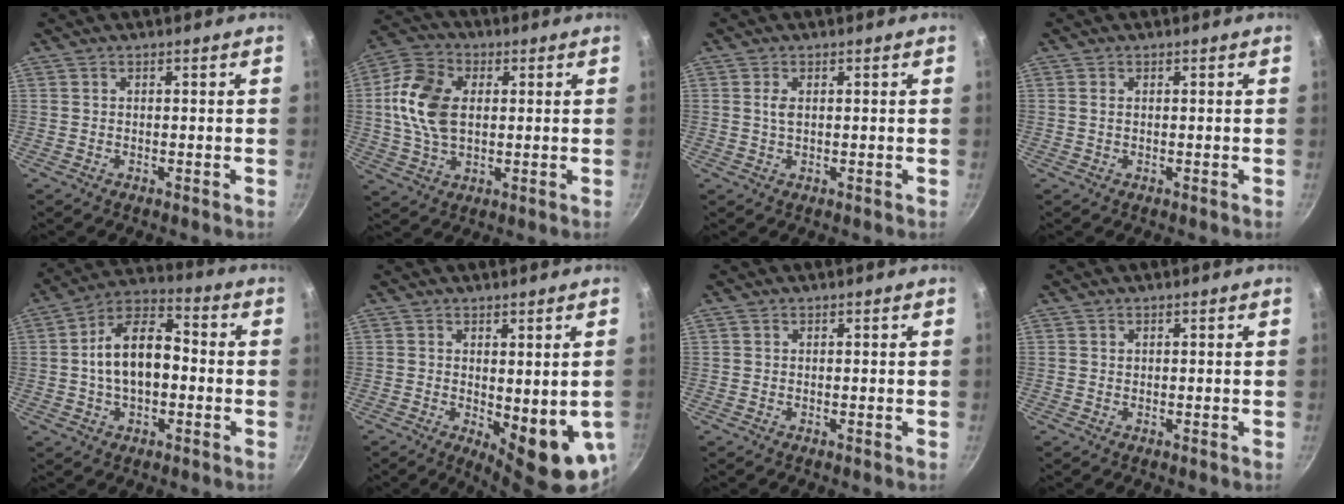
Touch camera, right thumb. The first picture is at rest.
{"total": 13.4, "force": [1.4, 8.9, 10.0], "torque": [-0.175, 0.008, 0.016]}
{"total": 1.8, "force": [0.4, 1.0, 1.5], "torque": [-0.030, 0.001, 0.007]}
{"total": 0.8, "force": [0.1, 0.5, 0.6], "torque": [-0.011, 0.001, 0.001]}
{"total": 13.4, "force": [-0.7, 8.0, 10.7], "torque": [-0.156, 0.041, -0.025]}
{"total": 10.5, "force": [-0.9, 3.9, 9.7], "torque": [-0.108, -0.015, 0.001]}
{"total": 0.0}
{"total": 0.0}